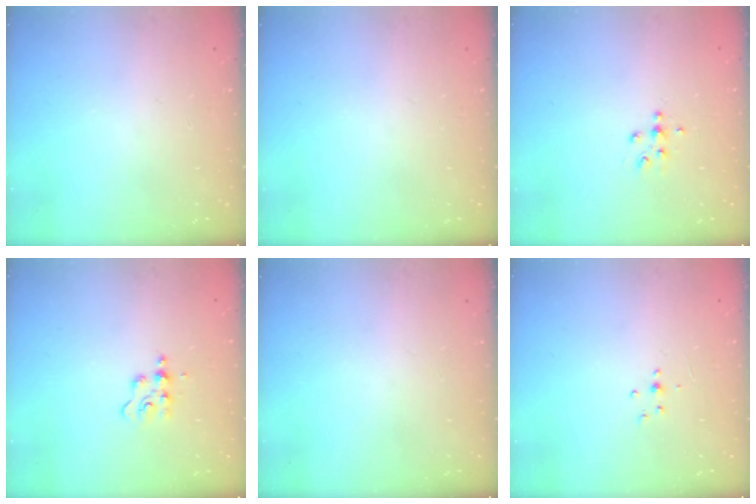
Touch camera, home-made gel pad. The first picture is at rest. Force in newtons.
{"total": 0.0}
{"total": 4.9, "press": 4.8, "slide": 0.6}
{"total": 4.8, "press": 4.7, "slide": 0.8}
{"total": 0.0}
{"total": 3.2, "press": 3.1, "slide": 0.9}